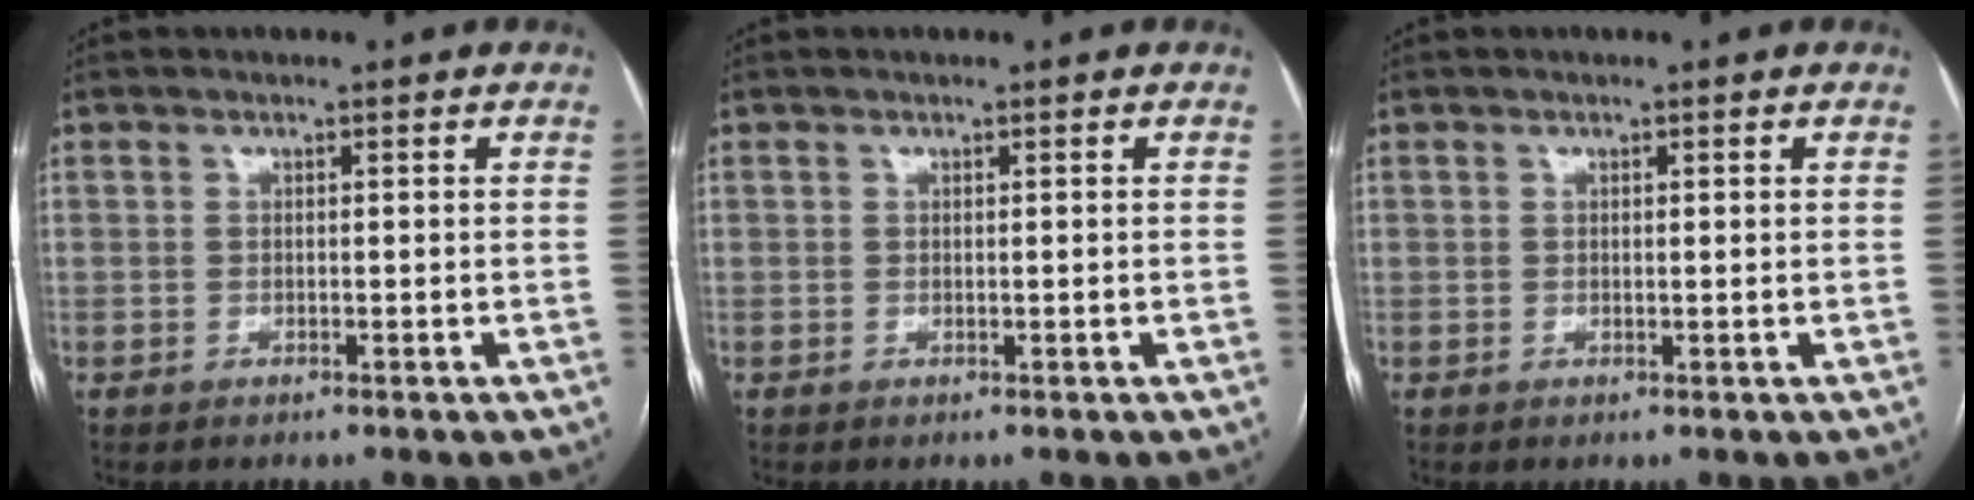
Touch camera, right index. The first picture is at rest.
{"total": 0.0}
{"total": 0.0}